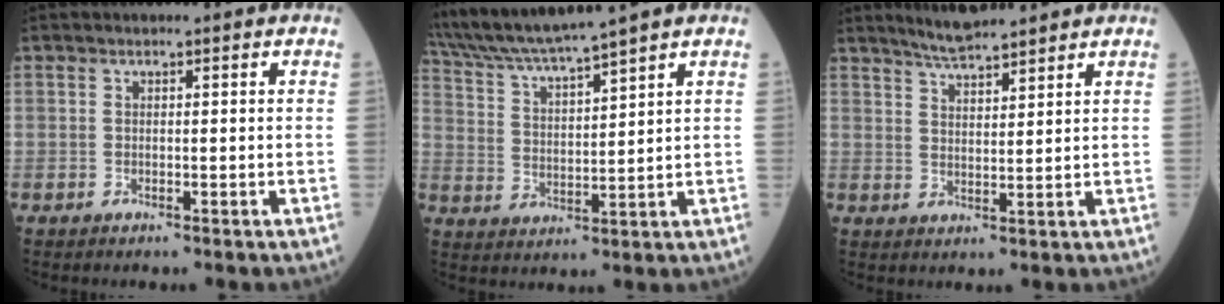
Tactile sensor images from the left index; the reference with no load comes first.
{"total": 11.0, "force": [9.9, -1.4, 4.7], "torque": [-0.093, 0.008, 0.189]}
{"total": 5.7, "force": [5.3, 0.2, 2.1], "torque": [-0.043, 0.010, 0.099]}